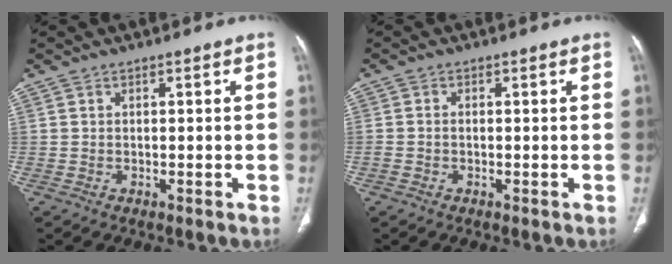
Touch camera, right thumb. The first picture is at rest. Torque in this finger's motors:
{"motor_torque": [0.32, -0.32, -0.16, -0.09, -0.05]}